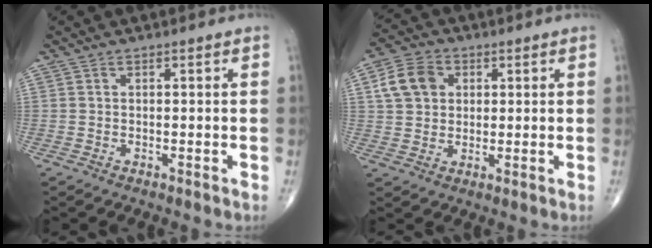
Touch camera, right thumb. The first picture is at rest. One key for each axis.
{"total": 8.1, "fx": 2.1, "fy": 6.4, "fz": 4.4, "tx": -0.066, "ty": 0.005, "tz": 0.035}